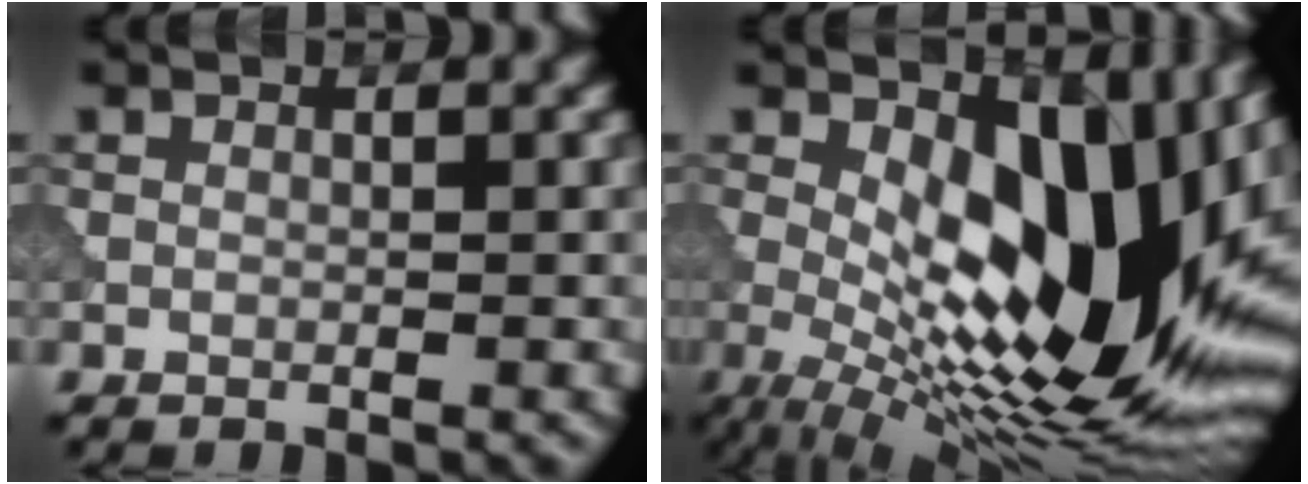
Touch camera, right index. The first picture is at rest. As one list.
[{"total": 15.3, "force": [0.2, 7.0, 13.6], "torque": [-0.182, 0.005, -0.009]}]